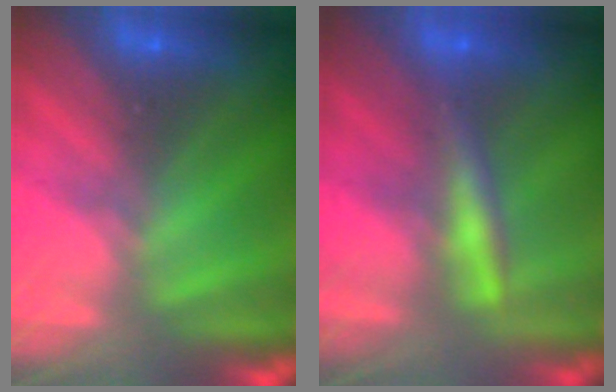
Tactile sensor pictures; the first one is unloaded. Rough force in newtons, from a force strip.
{"total": 2.6}